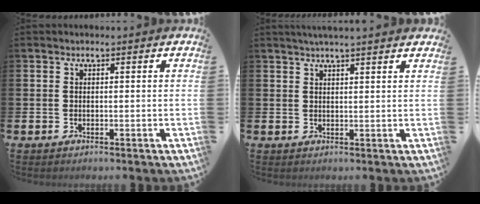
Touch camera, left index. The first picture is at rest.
{"total": 2.6, "force": [2.5, -0.3, 0.6], "torque": [-0.015, -0.007, 0.046]}